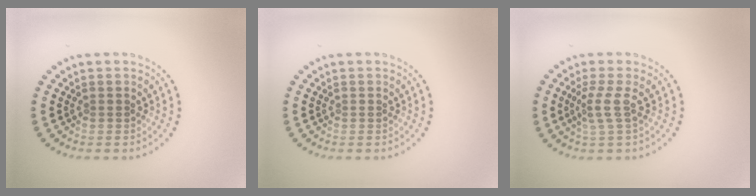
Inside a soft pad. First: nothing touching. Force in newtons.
{"total": 0.0}
{"total": 2.1, "press": 1.5, "slide": 1.4}